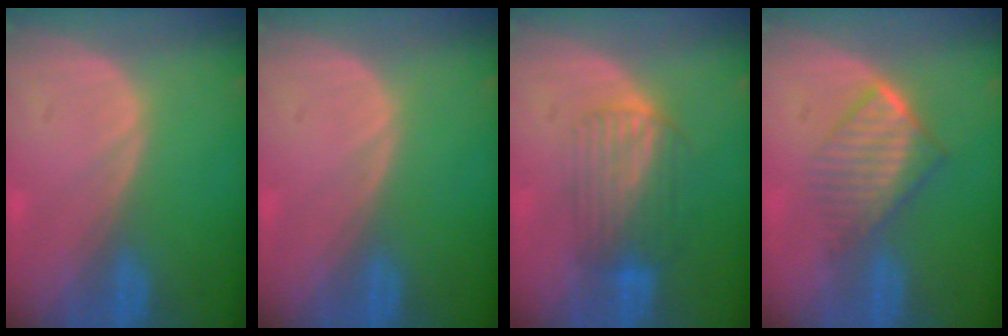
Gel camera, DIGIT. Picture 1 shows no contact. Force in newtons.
{"total": 0.0}
{"total": 6.7, "press": 6.3, "slide": 2.3}
{"total": 6.7, "press": 5.9, "slide": 3.2}